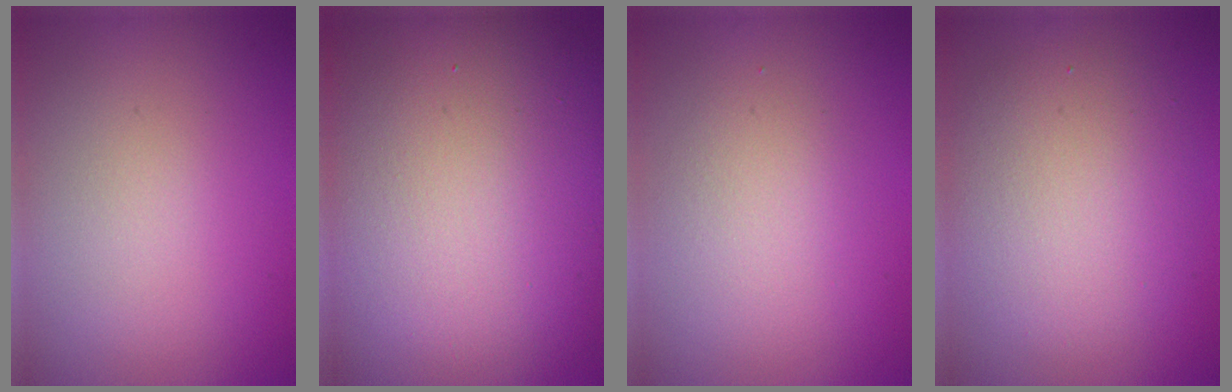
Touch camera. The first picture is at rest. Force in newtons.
{"total": 19.8, "press": 19.8, "slide": 1.2}
{"total": 1.9, "press": 1.9, "slide": 0.1}
{"total": 5.7, "press": 5.7, "slide": 0.4}